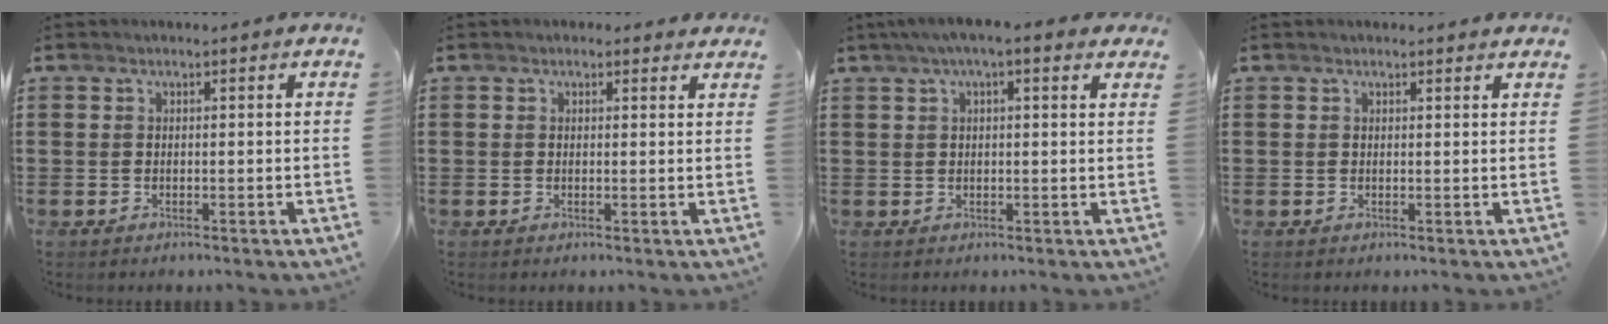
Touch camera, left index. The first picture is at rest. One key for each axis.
{"total": 1.2, "fx": 1.0, "fy": 0.5, "fz": 0.2, "tx": -0.006, "ty": 0.005, "tz": 0.019}
{"total": 4.4, "fx": 2.8, "fy": 0.6, "fz": 3.3, "tx": -0.069, "ty": 0.006, "tz": 0.049}
{"total": 0.9, "fx": 0.9, "fy": 0.1, "fz": 0.3, "tx": -0.007, "ty": 0.000, "tz": 0.017}